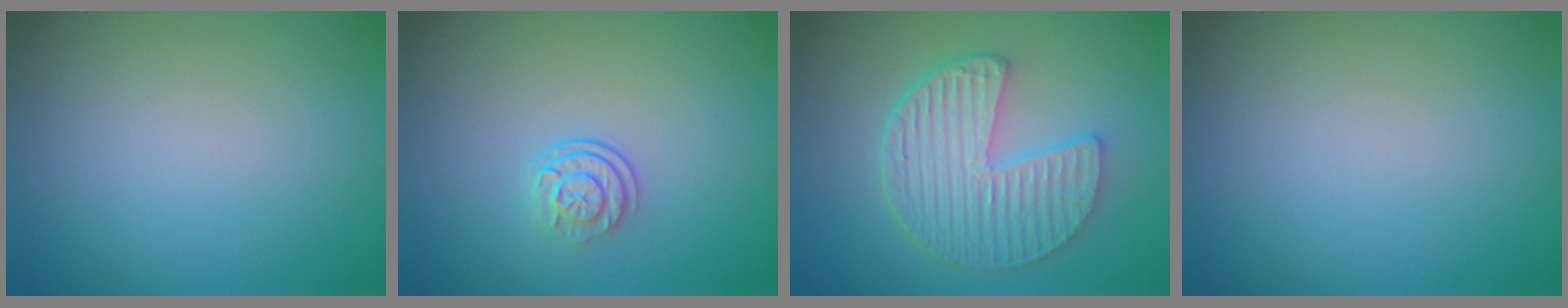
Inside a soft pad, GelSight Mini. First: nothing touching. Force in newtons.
{"total": 2.4, "press": 1.7, "slide": 1.6}
{"total": 6.6, "press": 4.8, "slide": 4.5}
{"total": 0.0}